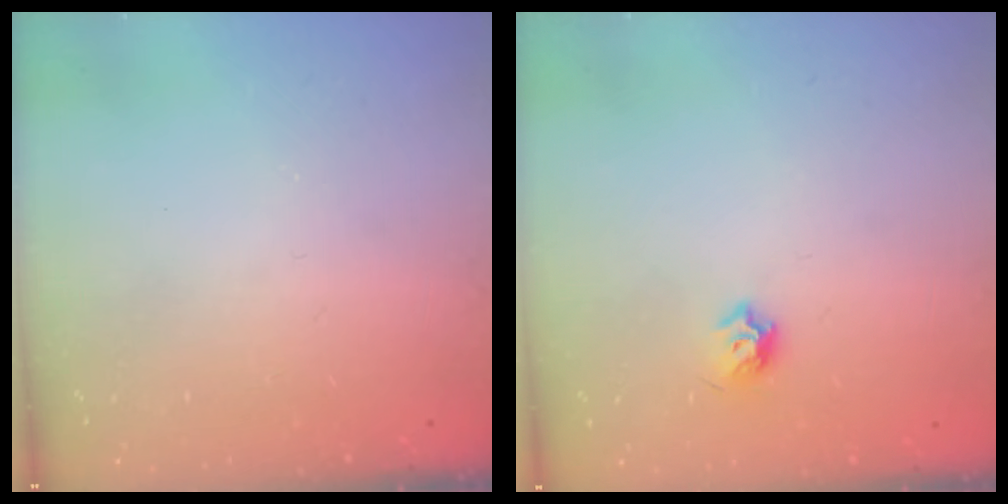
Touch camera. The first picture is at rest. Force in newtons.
{"total": 5.2, "press": 5.1, "slide": 1.0}